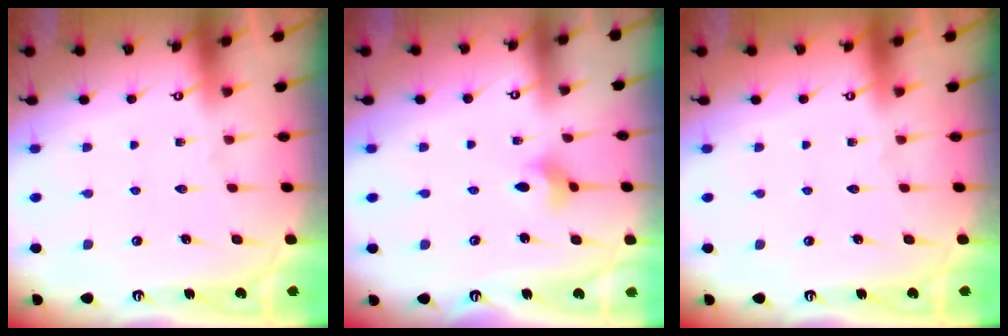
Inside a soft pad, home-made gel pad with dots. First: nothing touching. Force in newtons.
{"total": 2.9, "press": 2.8, "slide": 0.6}
{"total": 0.0}